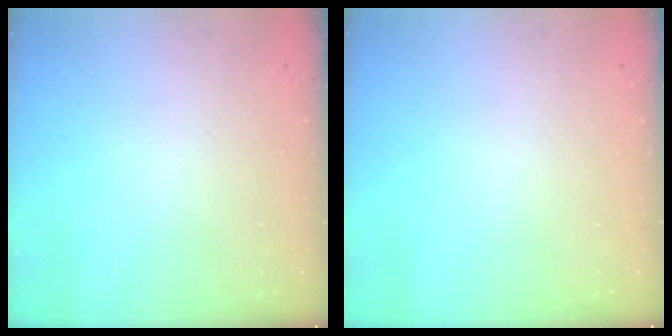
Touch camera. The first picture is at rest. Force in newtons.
{"total": 0.0}